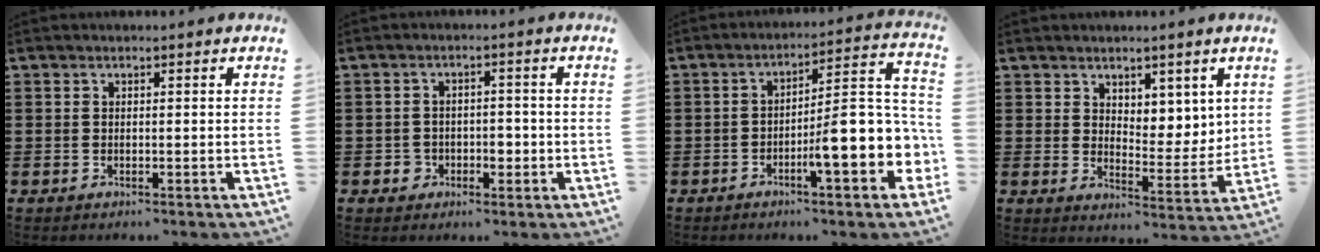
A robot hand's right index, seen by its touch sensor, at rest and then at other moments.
{"total": 2.9, "force": [-1.0, 2.4, 1.2], "torque": [-0.030, 0.007, -0.024]}
{"total": 10.6, "force": [-3.4, 2.0, 9.9], "torque": [-0.146, -0.027, -0.066]}
{"total": 5.1, "force": [4.2, 2.9, 0.3], "torque": [-0.016, -0.013, 0.079]}